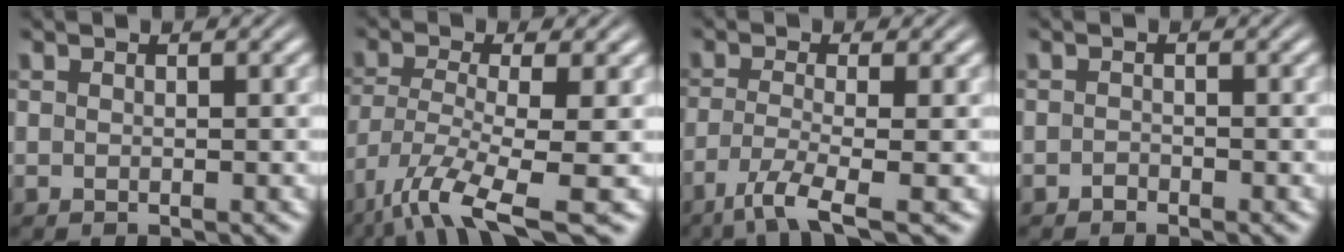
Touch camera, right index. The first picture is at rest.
{"total": 6.8, "force": [-3.5, 2.5, 5.3], "torque": [-0.119, -0.055, -0.031]}
{"total": 4.8, "force": [-3.1, 0.7, 3.6], "torque": [-0.078, -0.036, -0.034]}
{"total": 0.9, "force": [-0.8, -0.3, -0.2], "torque": [0.001, -0.012, -0.007]}